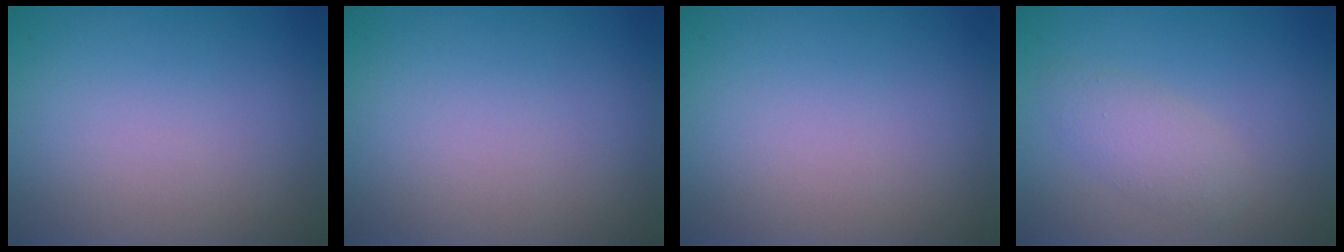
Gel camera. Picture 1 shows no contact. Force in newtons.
{"total": 0.0}
{"total": 0.0}
{"total": 2.3, "press": 2.3, "slide": 0.1}